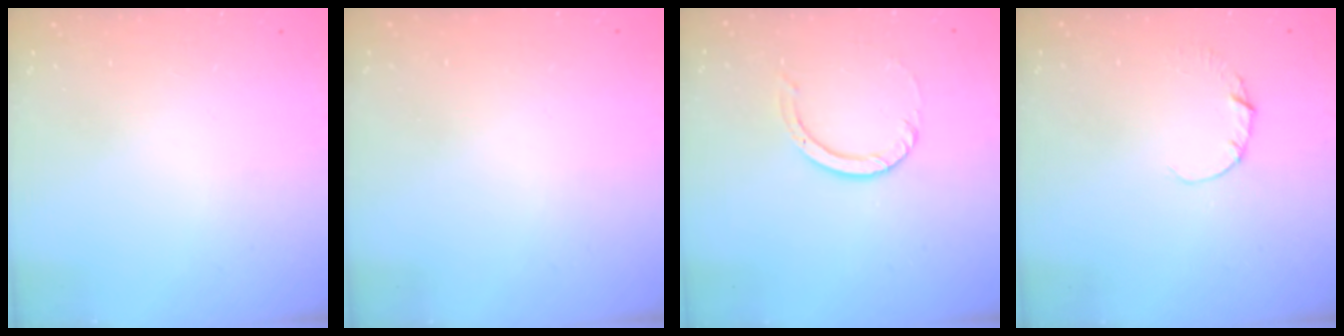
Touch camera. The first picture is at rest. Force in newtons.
{"total": 2.4, "press": 2.4, "slide": 0.2}
{"total": 3.2, "press": 3.2, "slide": 0.3}
{"total": 1.1, "press": 1.1, "slide": 0.1}